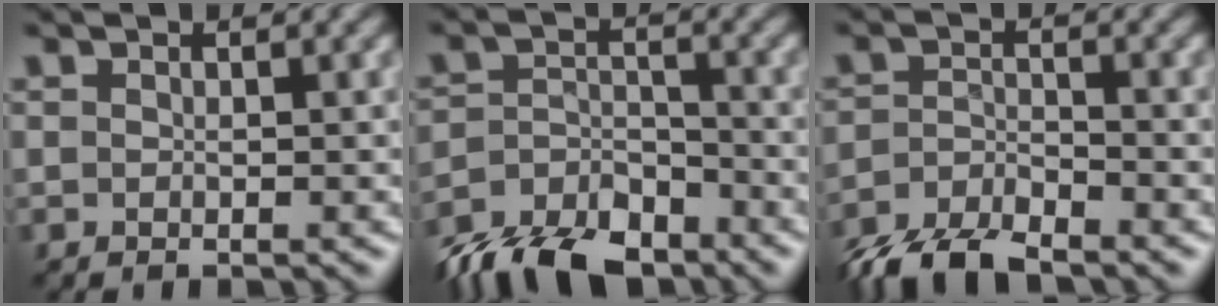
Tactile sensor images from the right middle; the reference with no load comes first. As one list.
[{"total": 9.1, "force": [-7.9, 3.4, 3.1], "torque": [-0.049, -0.017, -0.140]}, {"total": 6.0, "force": [-5.1, 1.6, 2.7], "torque": [-0.050, -0.008, -0.101]}]